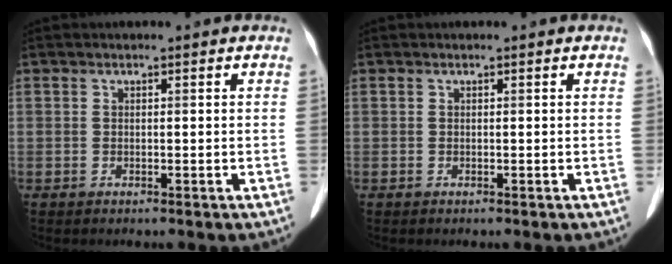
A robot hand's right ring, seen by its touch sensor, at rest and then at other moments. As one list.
[{"total": 0.0}]